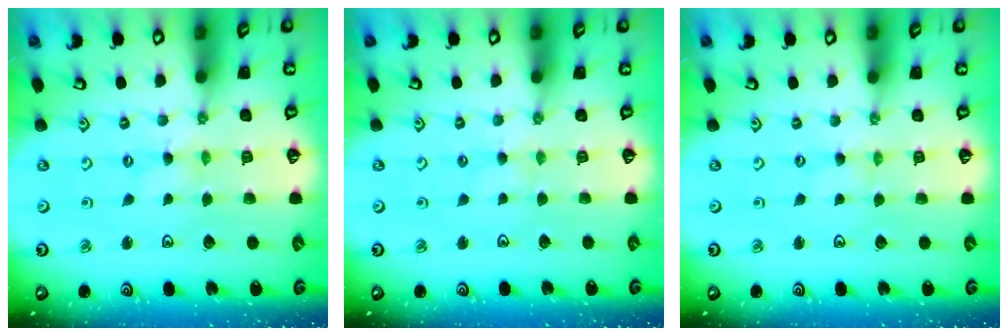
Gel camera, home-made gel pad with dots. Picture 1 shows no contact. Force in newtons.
{"total": 1.5, "press": 1.4, "slide": 0.4}
{"total": 0.0}